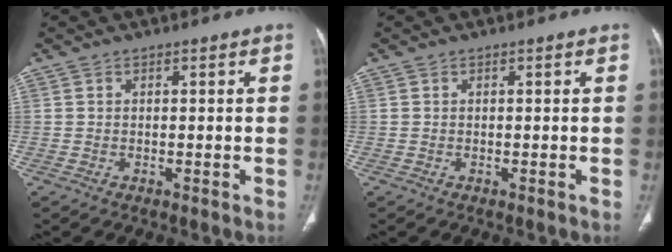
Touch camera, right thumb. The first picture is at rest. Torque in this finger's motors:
{"motor_torque": [-0.13, 0.07, -0.01, 0.01, 0.00]}